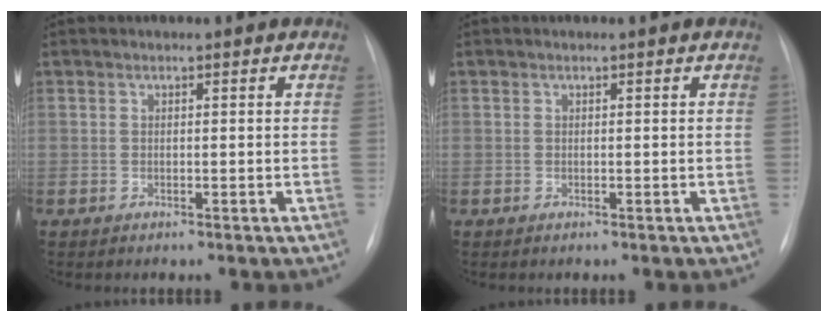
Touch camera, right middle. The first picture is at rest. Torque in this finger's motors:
{"motor_torque": [0.00, 0.00, 0.00, -0.01]}